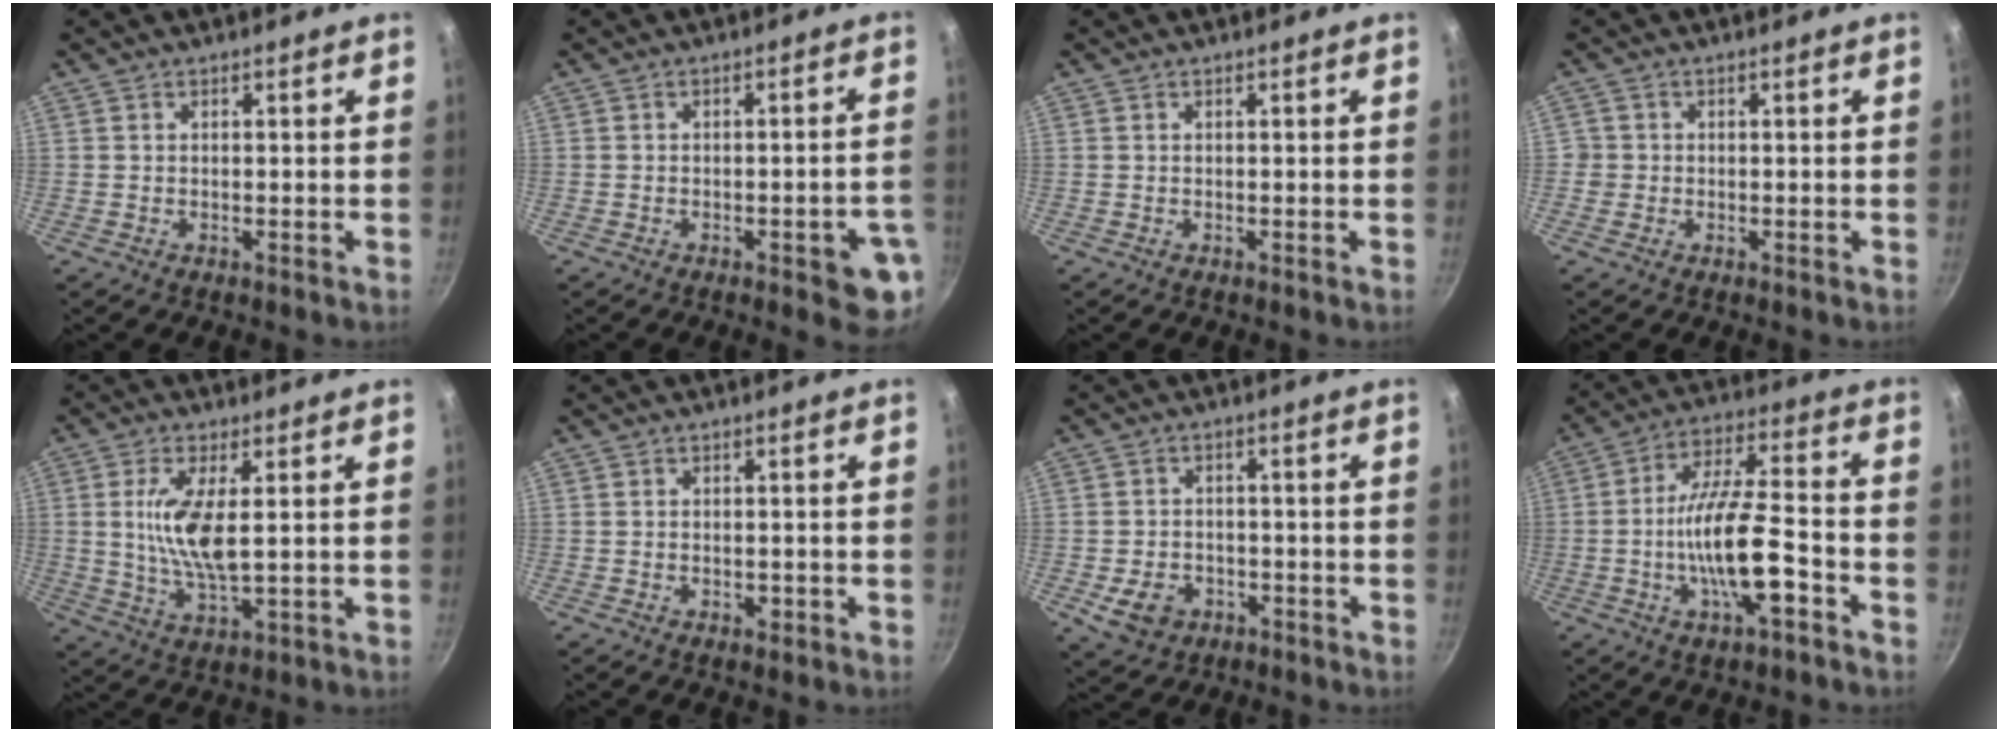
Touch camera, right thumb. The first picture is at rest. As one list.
[{"total": 7.7, "force": [-2.8, 2.5, 6.8], "torque": [-0.059, 0.016, -0.028]}, {"total": 0.0}, {"total": 1.6, "force": [-0.4, 1.5, 0.3], "torque": [0.001, 0.004, -0.008]}, {"total": 9.8, "force": [1.5, 3.4, 9.1], "torque": [-0.182, -0.010, 0.034]}, {"total": 1.4, "force": [-0.4, 0.9, 1.0], "torque": [-0.013, 0.001, -0.007]}, {"total": 6.6, "force": [-2.5, 5.1, 3.3], "torque": [-0.049, 0.018, -0.031]}, {"total": 14.3, "force": [-4.8, 4.2, 12.8], "torque": [-0.223, 0.030, -0.090]}]